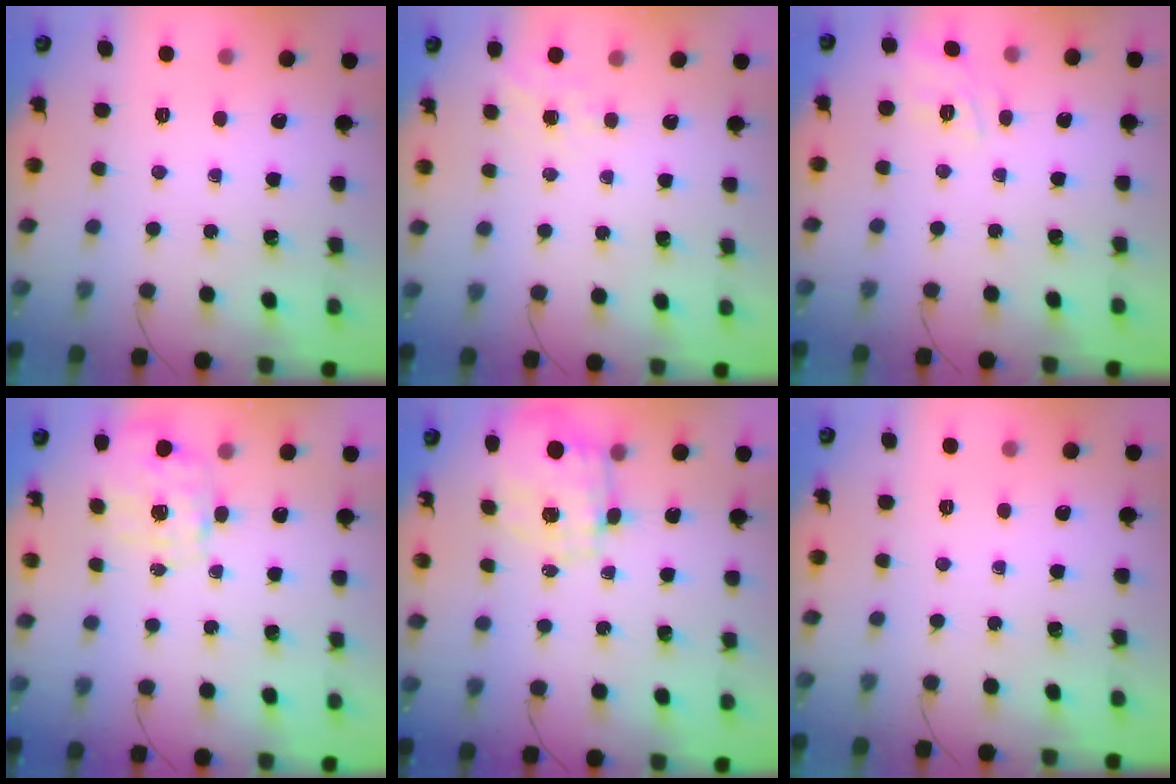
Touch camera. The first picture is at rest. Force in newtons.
{"total": 6.0, "press": 5.8, "slide": 1.6}
{"total": 11.4, "press": 11.3, "slide": 1.3}
{"total": 2.8, "press": 2.7, "slide": 0.9}
{"total": 3.5, "press": 3.2, "slide": 1.4}
{"total": 0.0}